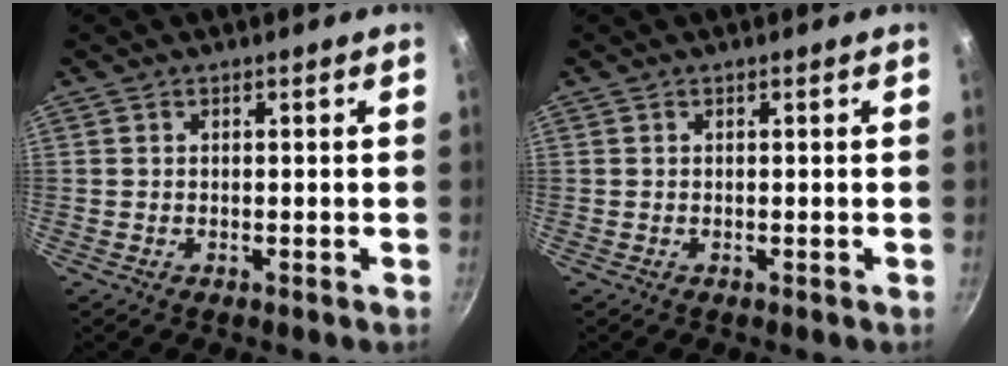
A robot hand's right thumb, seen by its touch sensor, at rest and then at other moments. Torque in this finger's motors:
{"motor_torque": [0.00, 0.00, 0.00, 0.00, 0.00]}